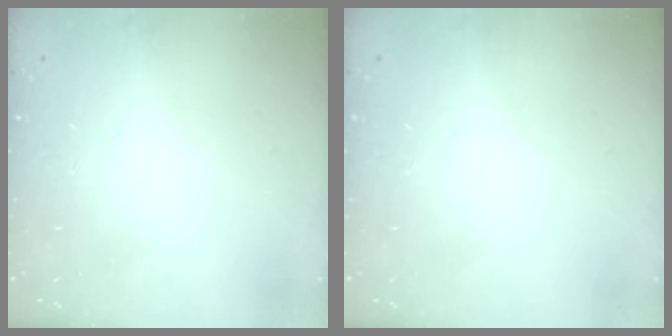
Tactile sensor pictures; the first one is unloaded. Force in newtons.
{"total": 0.0}